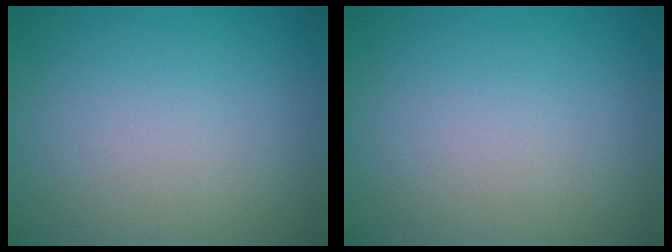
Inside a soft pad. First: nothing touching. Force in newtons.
{"total": 0.0}